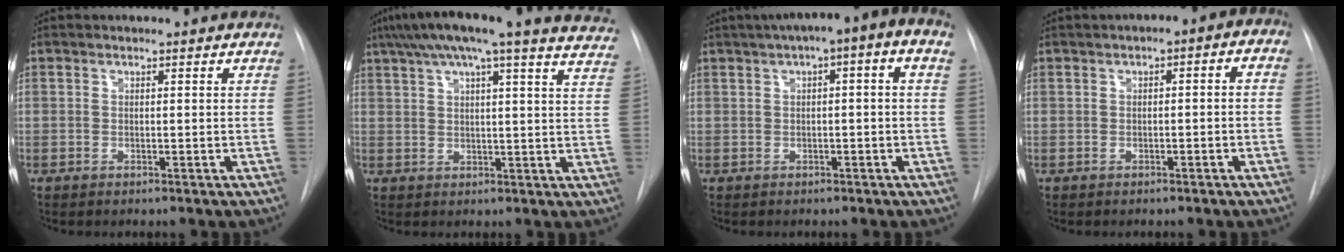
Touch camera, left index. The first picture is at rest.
{"total": 24.0, "force": [20.3, 1.5, 12.8], "torque": [-0.200, -0.001, 0.244]}
{"total": 9.0, "force": [3.4, 1.3, 8.2], "torque": [-0.117, 0.043, 0.039]}
{"total": 4.7, "force": [0.0, 2.1, 4.2], "torque": [-0.055, 0.031, -0.005]}